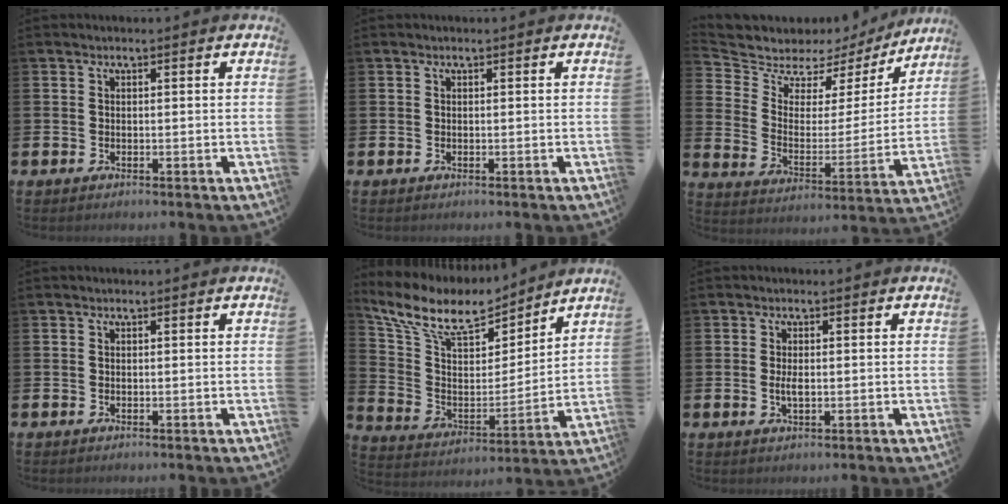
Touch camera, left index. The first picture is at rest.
{"total": 0.0}
{"total": 6.3, "force": [5.3, 3.3, 0.7], "torque": [-0.062, -0.039, 0.091]}
{"total": 0.0}
{"total": 10.8, "force": [9.2, 4.0, 3.9], "torque": [-0.121, -0.055, 0.162]}
{"total": 1.9, "force": [0.0, 0.8, 1.8], "torque": [-0.034, 0.002, -0.001]}